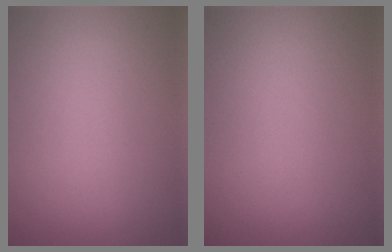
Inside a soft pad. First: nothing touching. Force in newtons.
{"total": 0.0}